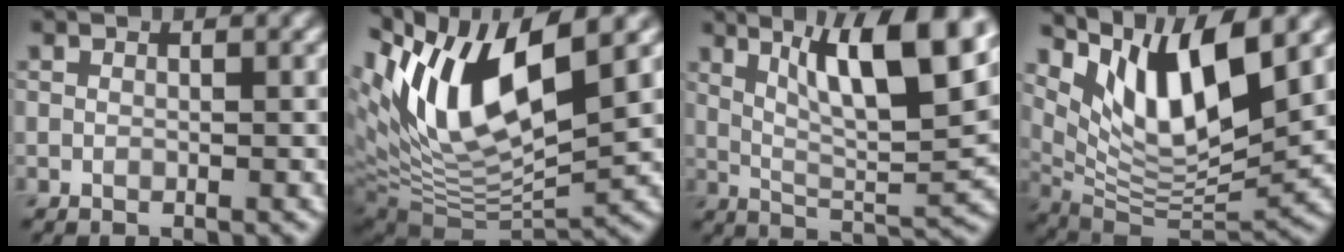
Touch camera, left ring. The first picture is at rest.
{"total": 12.6, "force": [4.5, 4.7, 10.7], "torque": [-0.208, 0.004, 0.084]}
{"total": 10.8, "force": [5.0, 2.5, 9.2], "torque": [-0.139, 0.002, 0.087]}
{"total": 10.2, "force": [5.7, 3.3, 7.8], "torque": [-0.135, -0.012, 0.112]}